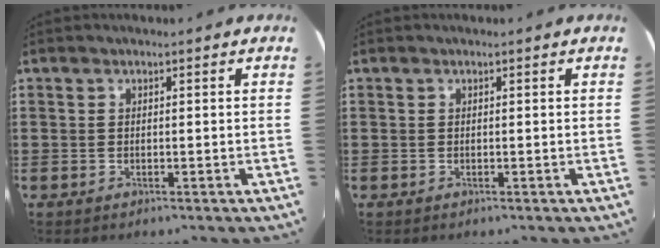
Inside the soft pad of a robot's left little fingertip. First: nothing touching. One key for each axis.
{"total": 0.0}